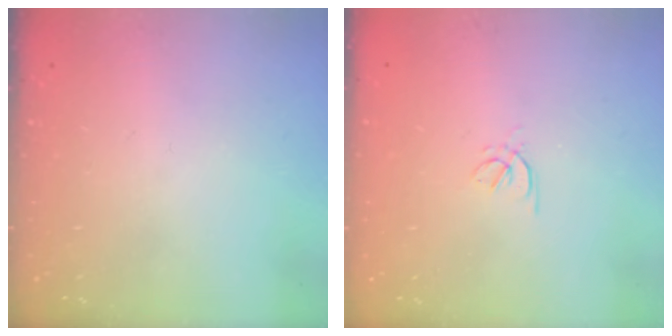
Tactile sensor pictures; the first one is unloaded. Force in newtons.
{"total": 1.6, "press": 1.5, "slide": 0.5}